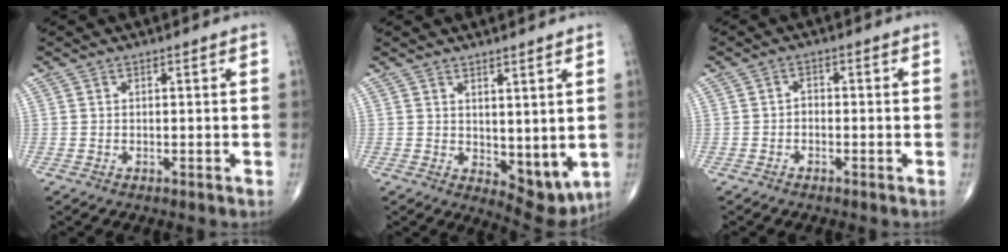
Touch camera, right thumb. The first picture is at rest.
{"total": 7.4, "force": [1.0, 3.9, 6.1], "torque": [-0.057, -0.025, 0.029]}
{"total": 1.6, "force": [-0.8, 1.1, 0.9], "torque": [-0.006, 0.011, -0.018]}